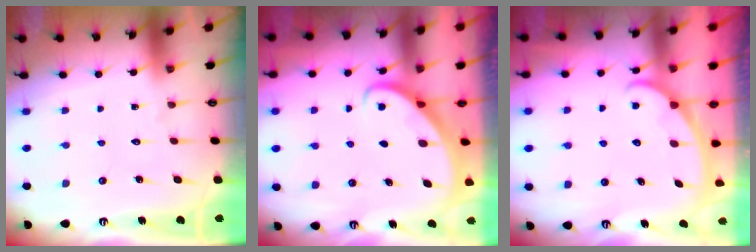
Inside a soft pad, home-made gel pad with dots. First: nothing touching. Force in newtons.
{"total": 2.7, "press": 2.7, "slide": 0.2}
{"total": 1.7, "press": 1.7, "slide": 0.2}